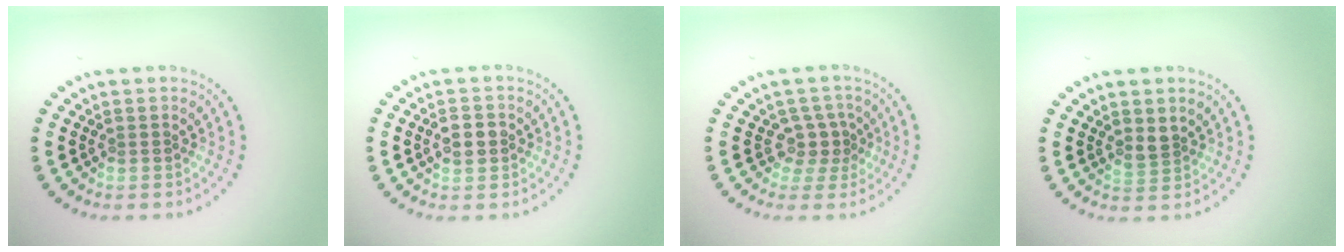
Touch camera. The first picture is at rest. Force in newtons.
{"total": 2.0, "press": 2.0, "slide": 0.2}
{"total": 2.3, "press": 1.7, "slide": 1.6}
{"total": 1.6, "press": 1.3, "slide": 1.0}